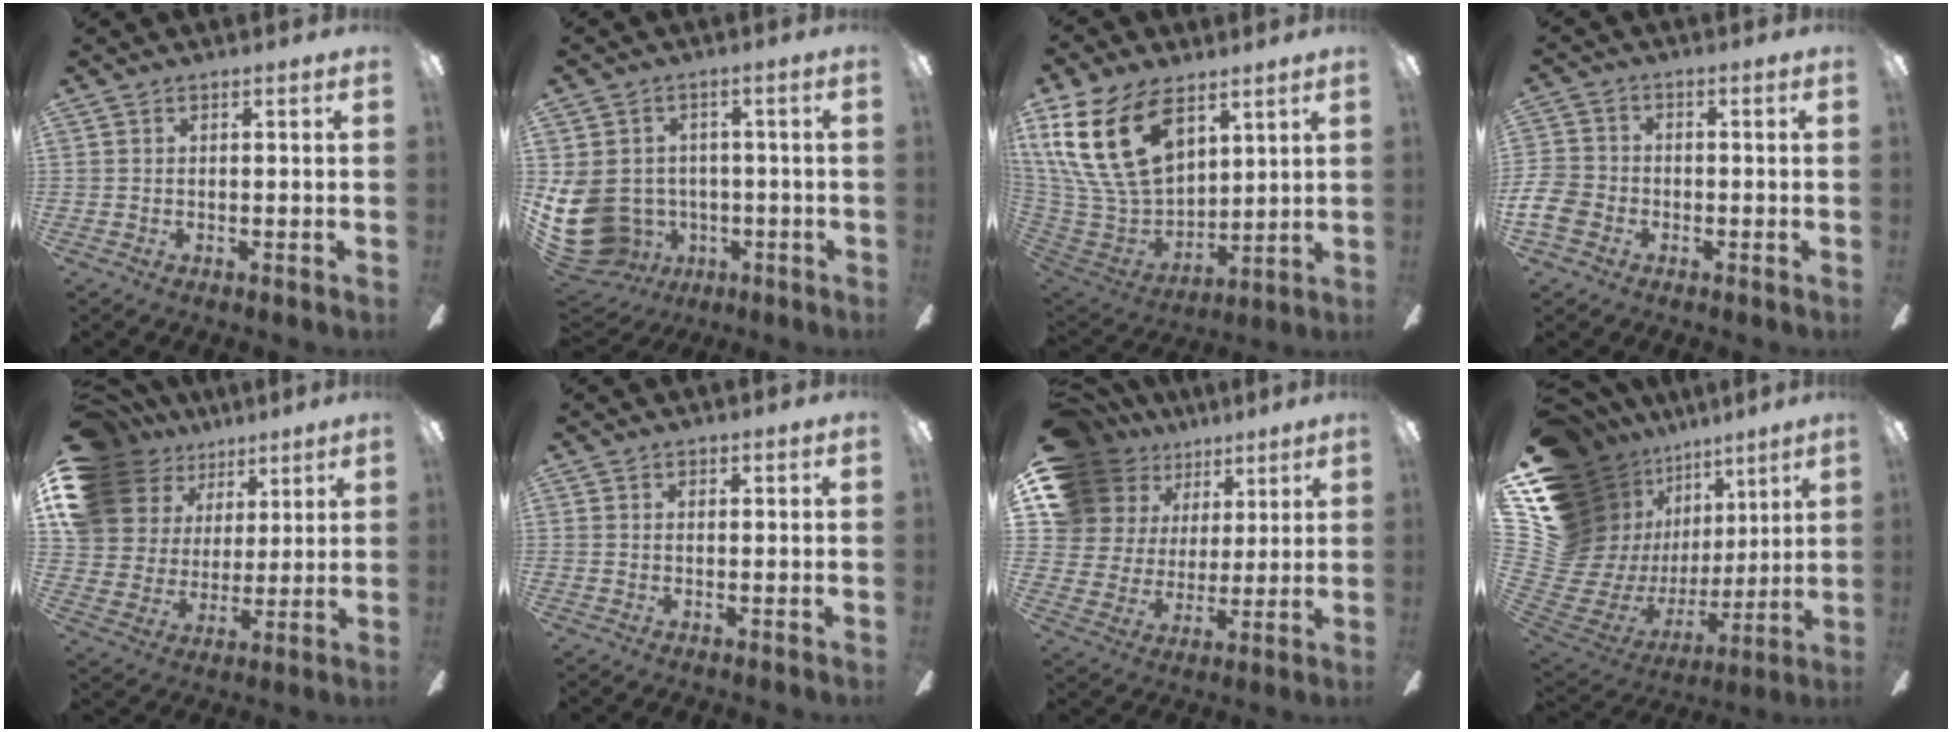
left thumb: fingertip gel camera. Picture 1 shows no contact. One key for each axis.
{"total": 13.8, "fx": -2.6, "fy": 11.9, "fz": 6.5, "tx": -0.164, "ty": 0.009, "tz": -0.040}
{"total": 24.1, "fx": 11.4, "fy": 15.0, "fz": 15.1, "tx": -0.334, "ty": -0.047, "tz": 0.207}
{"total": 7.2, "fx": -2.8, "fy": 5.8, "fz": 3.3, "tx": -0.084, "ty": 0.022, "tz": -0.052}
{"total": 18.6, "fx": 11.0, "fy": 13.2, "fz": 7.3, "tx": -0.156, "ty": -0.054, "tz": 0.216}
{"total": 0.5, "fx": 0.1, "fy": 0.5, "fz": 0.1, "tx": 0.007, "ty": -0.001, "tz": 0.000}
{"total": 16.8, "fx": 10.7, "fy": 11.9, "fz": 5.3, "tx": -0.120, "ty": -0.058, "tz": 0.215}
{"total": 20.4, "fx": 8.9, "fy": 15.8, "fz": 9.2, "tx": -0.197, "ty": -0.106, "tz": 0.218}